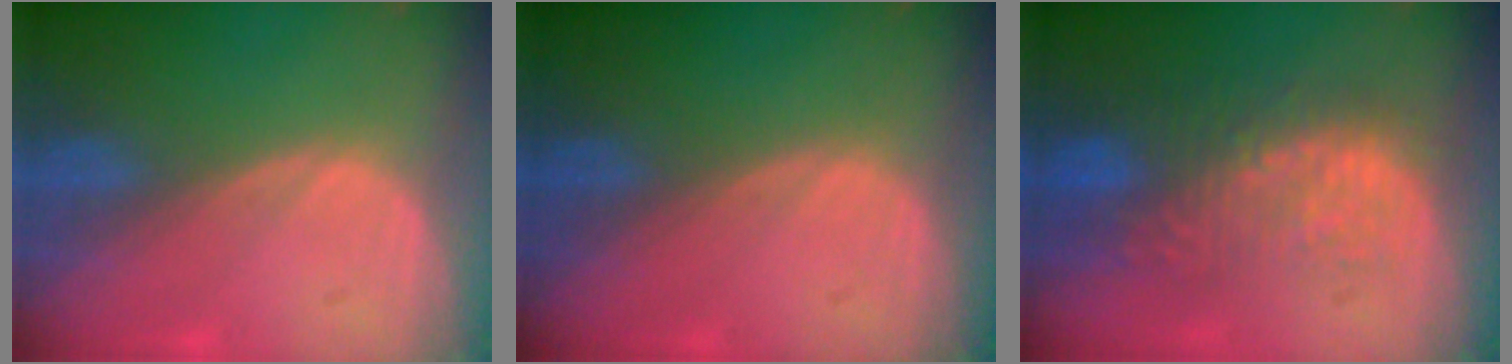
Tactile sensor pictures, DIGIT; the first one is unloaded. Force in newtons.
{"total": 0.0}
{"total": 10.5, "press": 9.2, "slide": 5.1}